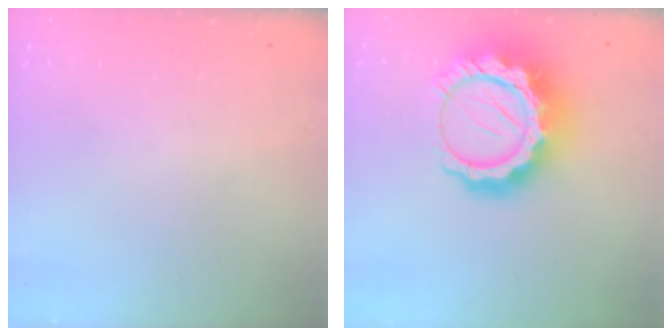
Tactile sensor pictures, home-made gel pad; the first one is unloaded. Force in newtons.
{"total": 19.2, "press": 19.1, "slide": 2.1}